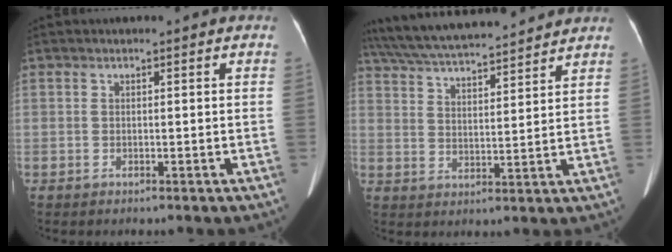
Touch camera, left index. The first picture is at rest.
{"total": 18.6, "force": [16.8, 2.0, 7.7], "torque": [-0.138, 0.035, 0.262]}